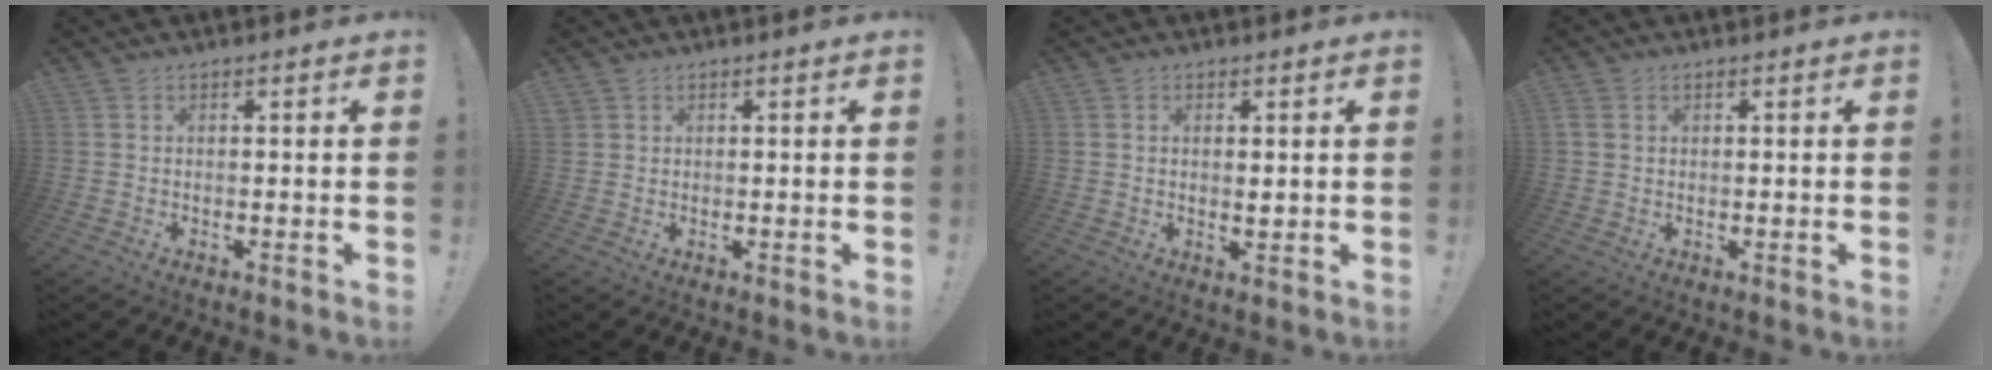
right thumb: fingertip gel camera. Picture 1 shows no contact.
{"total": 1.2, "force": [0.9, 0.8, 0.1], "torque": [0.006, -0.006, 0.016]}
{"total": 1.8, "force": [0.4, 0.9, 1.5], "torque": [-0.009, -0.007, 0.002]}
{"total": 1.9, "force": [0.7, 1.5, 1.0], "torque": [-0.022, 0.006, 0.016]}